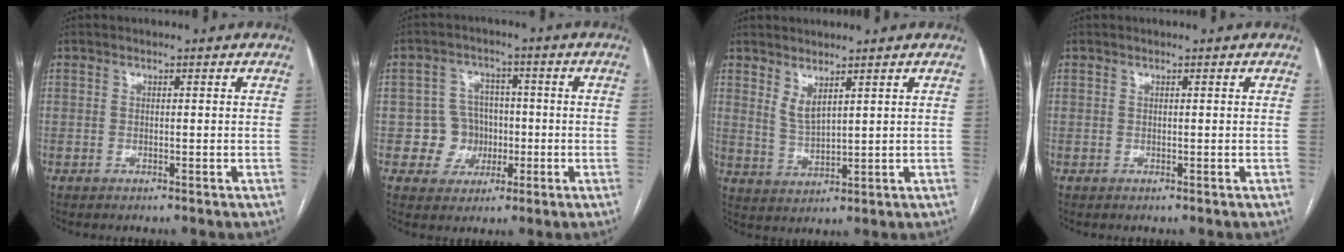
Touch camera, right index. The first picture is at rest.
{"total": 6.0, "force": [-1.0, 5.8, 0.9], "torque": [-0.008, 0.019, -0.010]}
{"total": 3.5, "force": [2.4, 0.7, 2.4], "torque": [-0.053, -0.016, 0.057]}
{"total": 0.0}